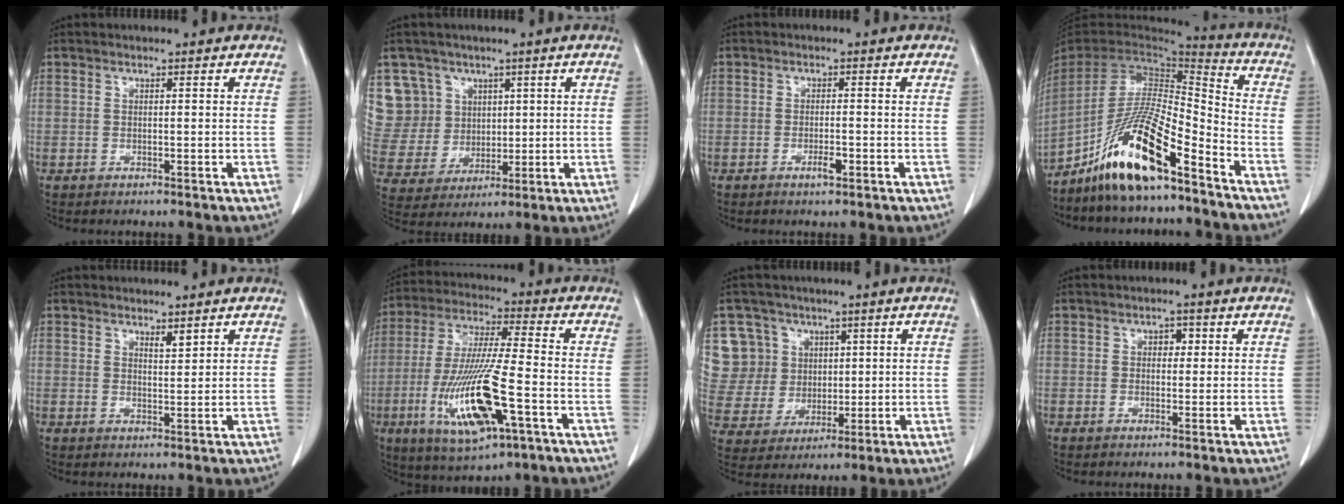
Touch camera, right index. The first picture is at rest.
{"total": 10.4, "force": [4.8, 9.2, 0.6], "torque": [-0.031, 0.040, 0.114]}
{"total": 2.1, "force": [-1.0, 0.4, 1.8], "torque": [-0.030, 0.000, -0.015]}
{"total": 15.5, "force": [-10.5, 2.0, 11.2], "torque": [-0.218, -0.006, -0.192]}
{"total": 1.8, "force": [1.5, 0.4, 0.9], "torque": [-0.016, -0.007, 0.029]}
{"total": 16.7, "force": [-5.7, 2.2, 15.6], "torque": [-0.318, -0.024, -0.096]}
{"total": 10.9, "force": [4.4, 10.0, 1.1], "torque": [-0.042, 0.040, 0.100]}
{"total": 1.8, "force": [0.5, 1.3, 1.2], "torque": [-0.013, 0.005, 0.005]}